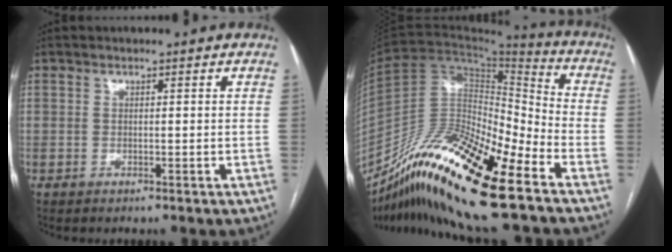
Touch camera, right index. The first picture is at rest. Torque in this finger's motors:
{"motor_torque": [0.69, -1.46, -0.15, -0.21]}